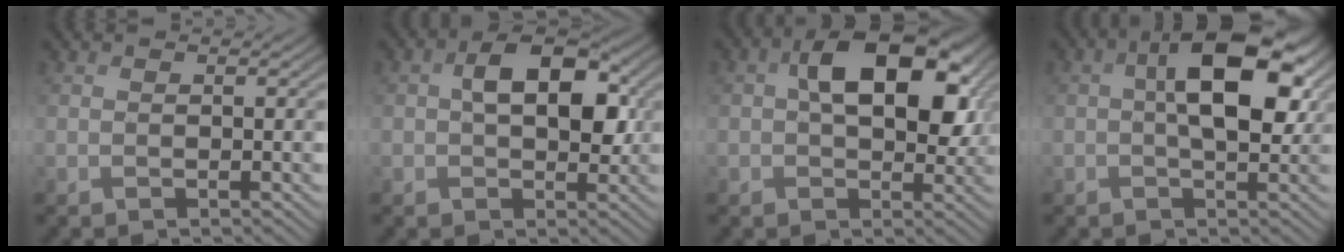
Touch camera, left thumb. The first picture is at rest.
{"total": 7.9, "force": [1.2, 5.0, 6.0], "torque": [-0.102, 0.006, 0.016]}
{"total": 12.2, "force": [2.7, 7.6, 9.1], "torque": [-0.158, 0.001, 0.044]}
{"total": 9.9, "force": [2.0, 4.9, 8.3], "torque": [-0.145, 0.006, 0.024]}